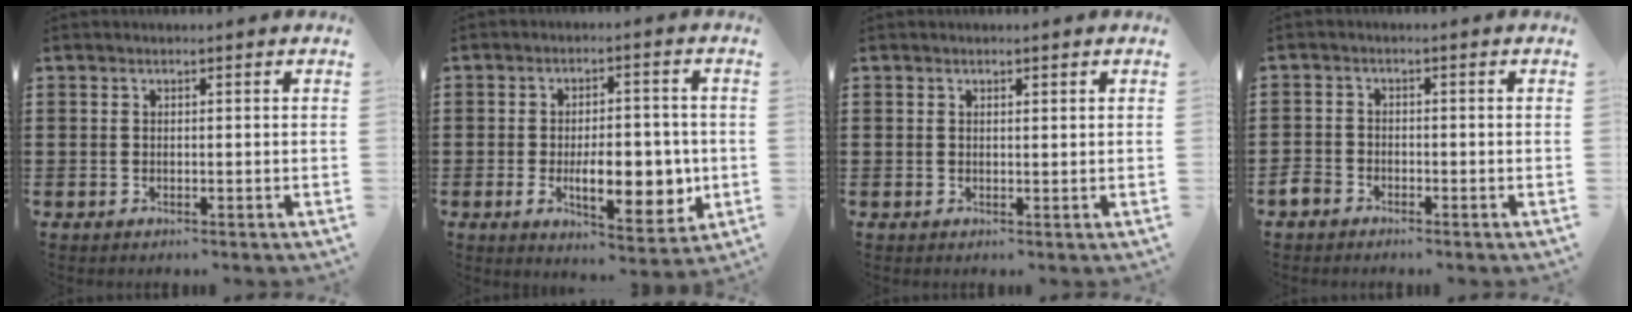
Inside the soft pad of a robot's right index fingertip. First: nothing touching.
{"total": 11.0, "force": [-2.1, 5.2, 9.4], "torque": [-0.144, -0.015, -0.035]}
{"total": 0.6, "force": [0.4, 0.2, 0.4], "torque": [-0.008, 0.002, 0.007]}
{"total": 2.2, "force": [-1.8, 1.3, 0.4], "torque": [-0.026, 0.000, -0.042]}